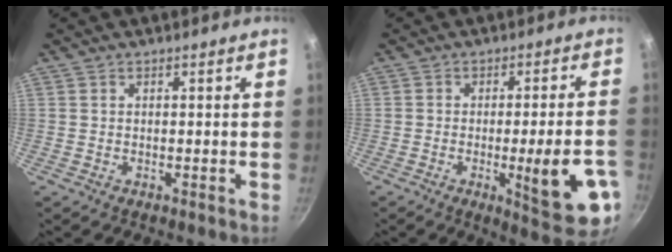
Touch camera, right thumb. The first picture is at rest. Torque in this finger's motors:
{"motor_torque": [1.69, 1.36, 0.42, -0.47, 0.07]}